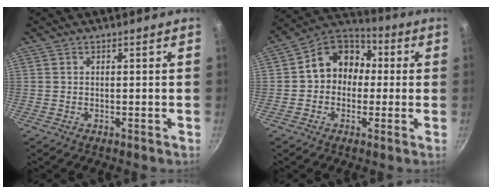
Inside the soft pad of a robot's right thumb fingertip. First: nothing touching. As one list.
[{"total": 10.2, "force": [0.0, 8.7, 5.4], "torque": [-0.034, 0.036, -0.026]}]